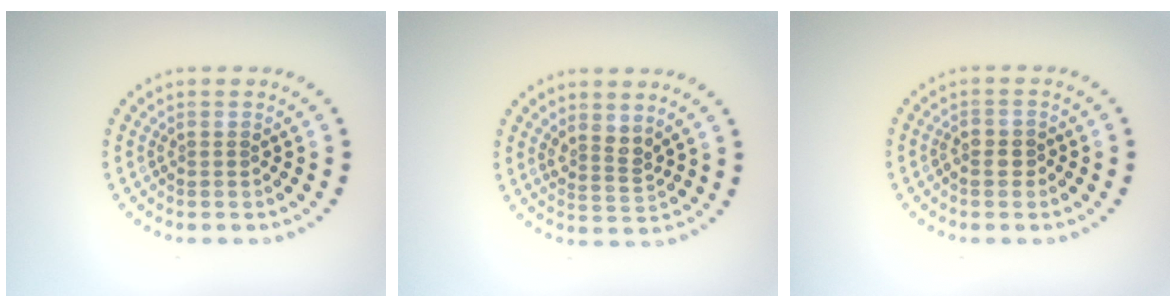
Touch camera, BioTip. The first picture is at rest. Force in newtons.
{"total": 2.2, "press": 1.7, "slide": 1.4}
{"total": 1.2, "press": 1.1, "slide": 0.3}